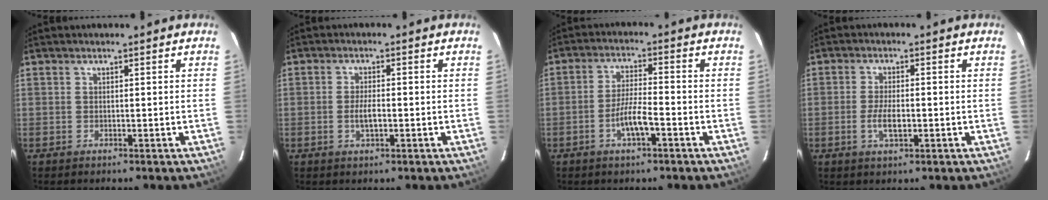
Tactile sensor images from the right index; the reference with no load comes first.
{"total": 3.1, "force": [-0.9, 1.0, 2.8], "torque": [-0.054, -0.004, -0.015]}
{"total": 5.7, "force": [-2.8, 1.1, 4.8], "torque": [-0.096, 0.000, -0.051]}
{"total": 4.2, "force": [-1.2, 1.4, 3.7], "torque": [-0.076, -0.005, -0.022]}